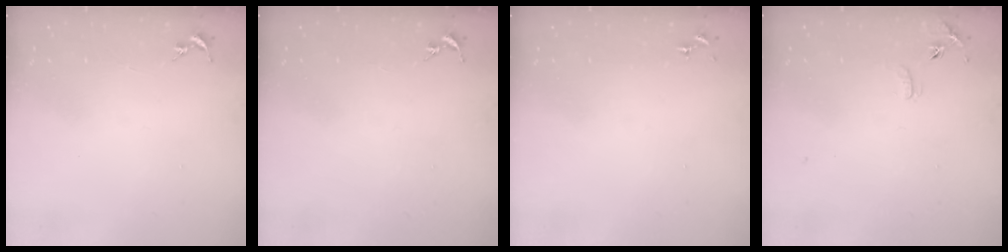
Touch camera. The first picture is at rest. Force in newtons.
{"total": 0.0}
{"total": 0.0}
{"total": 6.9, "press": 6.9, "slide": 0.6}